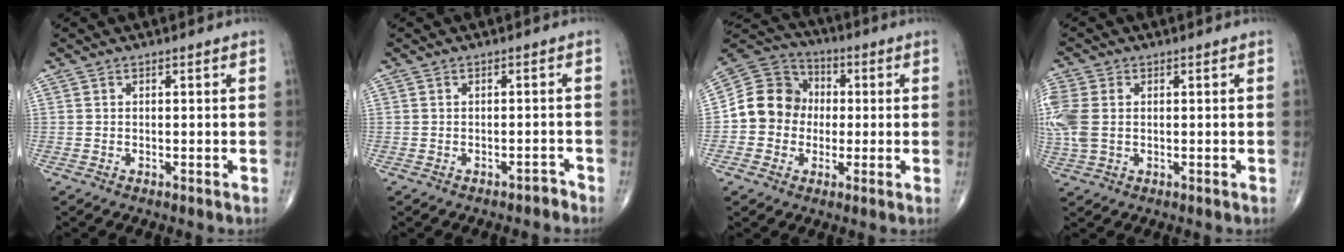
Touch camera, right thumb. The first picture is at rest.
{"total": 1.3, "force": [-1.1, 0.6, 0.3], "torque": [-0.002, 0.011, -0.016]}
{"total": 11.7, "force": [-0.6, 10.7, 4.9], "torque": [-0.060, 0.031, -0.020]}
{"total": 8.4, "force": [0.5, 5.8, 6.1], "torque": [-0.177, 0.010, 0.016]}